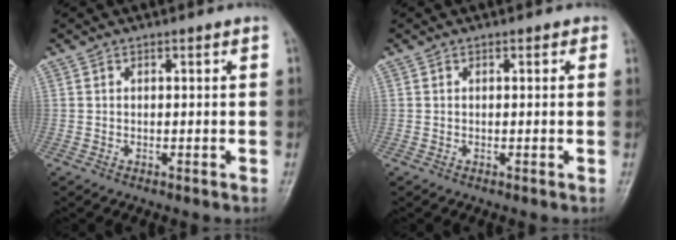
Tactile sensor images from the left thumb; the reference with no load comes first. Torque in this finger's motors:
{"motor_torque": [-0.13, -0.09, -0.28, 0.09, 0.04]}